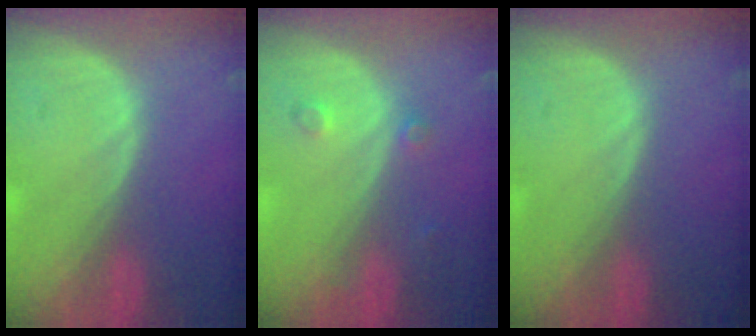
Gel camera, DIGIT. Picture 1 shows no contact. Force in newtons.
{"total": 2.1, "press": 1.8, "slide": 1.1}
{"total": 0.0}